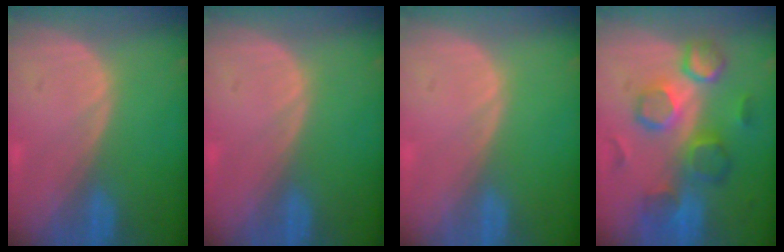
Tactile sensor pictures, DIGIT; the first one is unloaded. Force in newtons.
{"total": 0.0}
{"total": 0.0}
{"total": 9.4, "press": 9.1, "slide": 2.5}